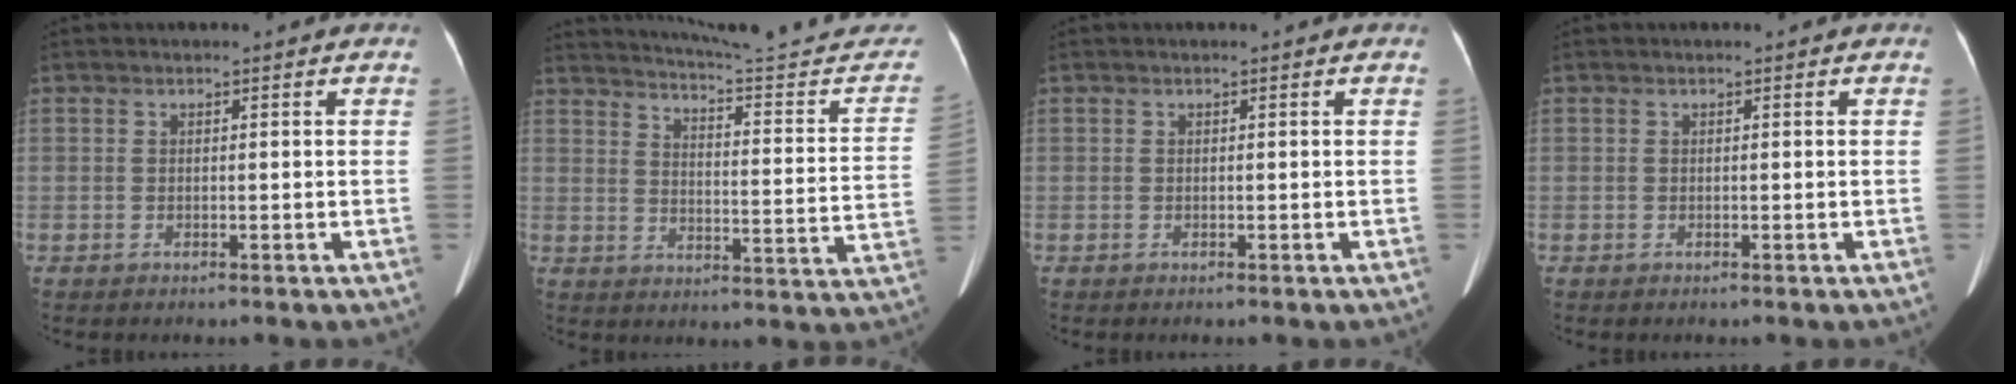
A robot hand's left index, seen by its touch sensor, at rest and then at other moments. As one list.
[{"total": 23.5, "force": [22.2, 0.9, 7.8], "torque": [-0.104, -0.079, 0.274]}, {"total": 0.0}, {"total": 0.0}]